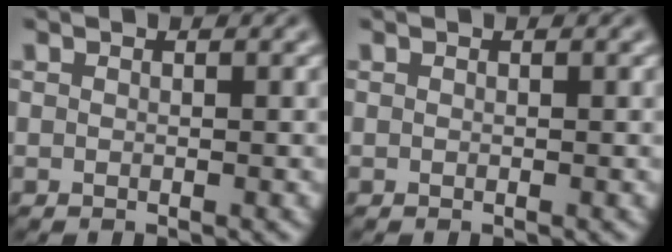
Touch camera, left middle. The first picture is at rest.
{"total": 0.0}